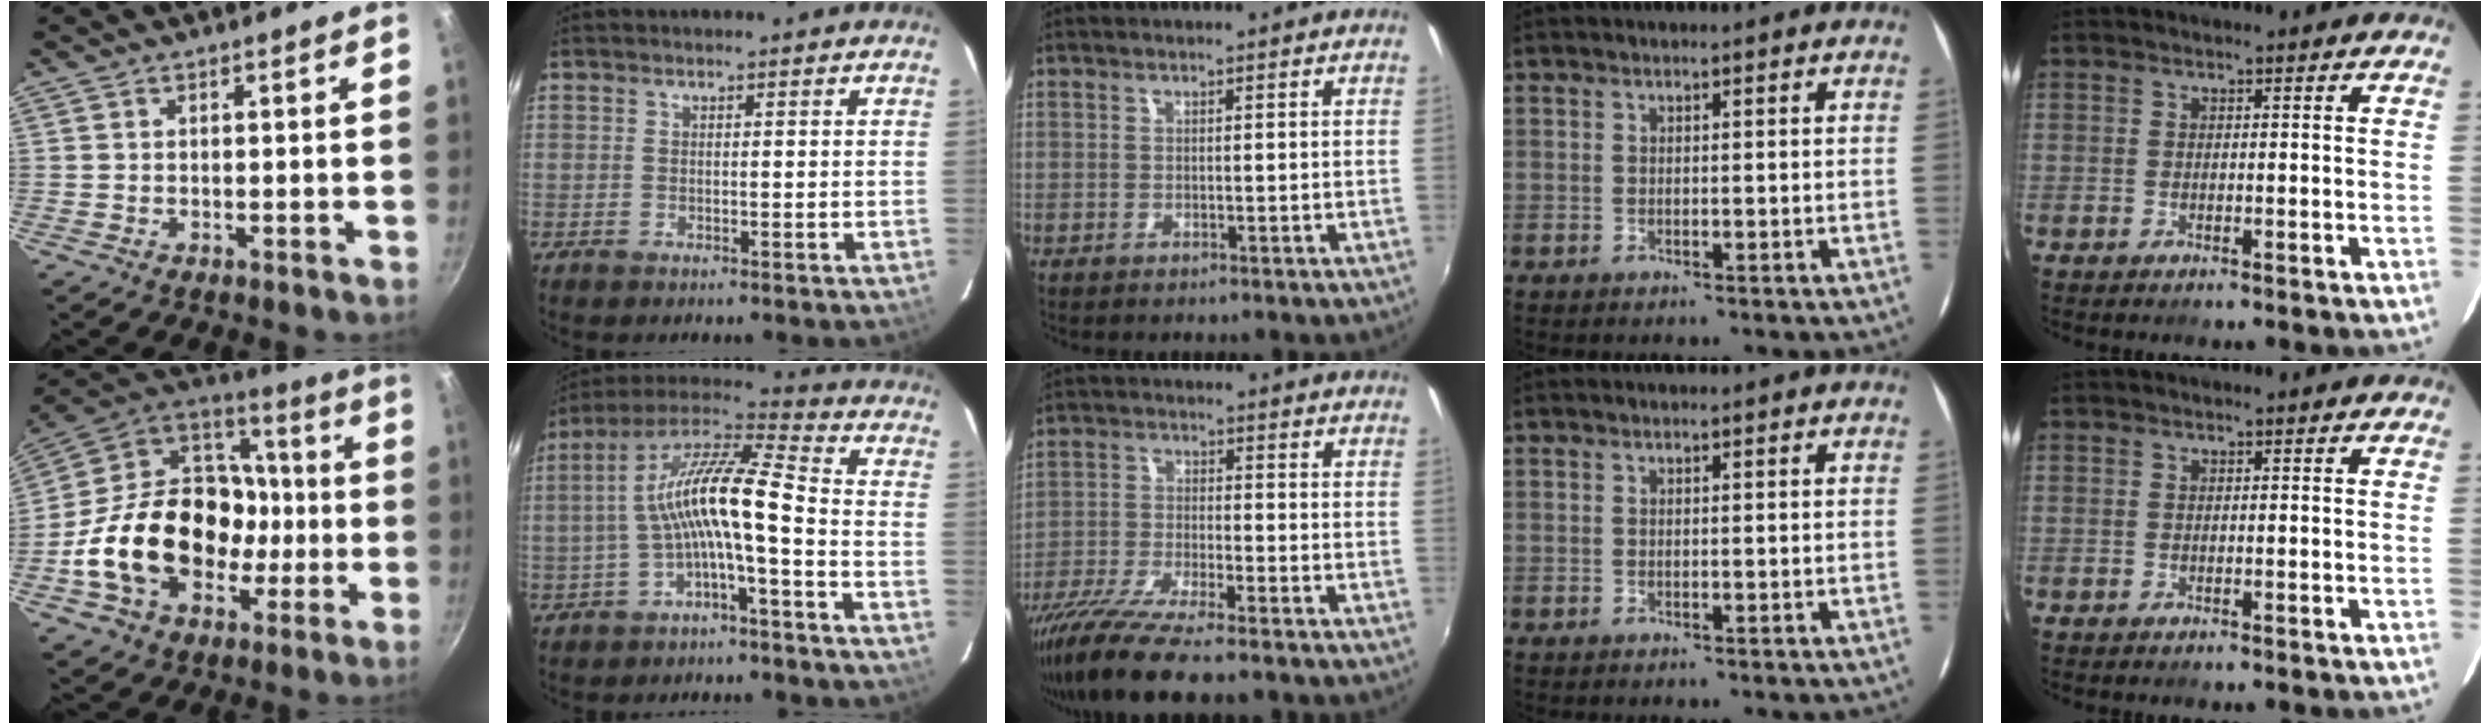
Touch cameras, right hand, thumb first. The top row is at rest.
{"thumb": {"total": 27.9, "force": [-5.5, 20.6, 18.1], "torque": [-0.290, 0.059, -0.078]}, "index": {"total": 12.7, "force": [-2.8, 1.7, 12.3], "torque": [-0.244, 0.021, -0.058]}, "middle": {"total": 12.1, "force": [-9.7, 1.1, 7.2], "torque": [-0.156, -0.041, -0.180]}}